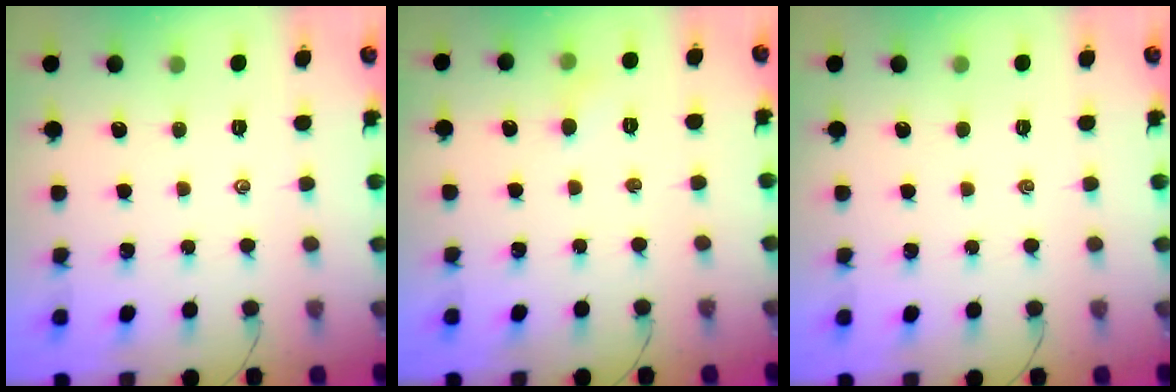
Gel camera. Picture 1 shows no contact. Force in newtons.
{"total": 3.4, "press": 3.2, "slide": 1.2}
{"total": 0.0}